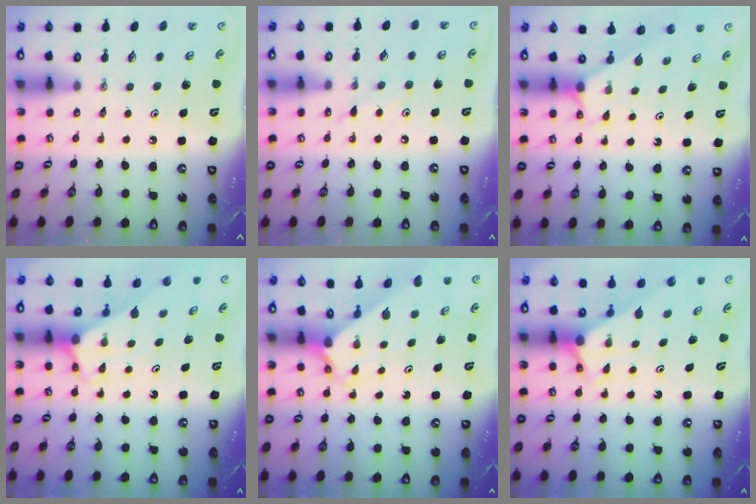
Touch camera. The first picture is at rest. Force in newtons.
{"total": 5.2, "press": 5.2, "slide": 0.1}
{"total": 2.3, "press": 2.3, "slide": 0.2}
{"total": 2.6, "press": 2.6, "slide": 0.2}
{"total": 2.4, "press": 2.4, "slide": 0.2}
{"total": 2.7, "press": 2.7, "slide": 0.0}